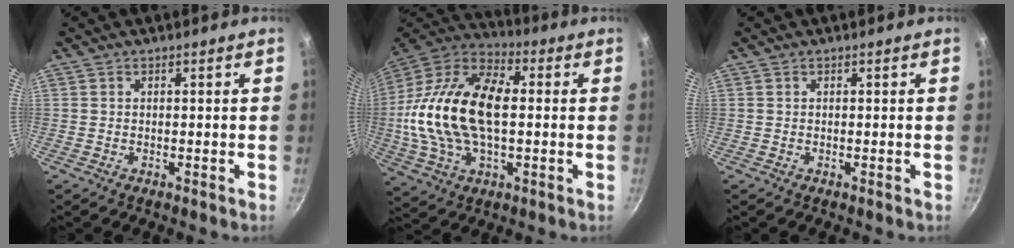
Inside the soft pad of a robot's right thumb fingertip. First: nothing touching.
{"total": 24.6, "force": [0.4, 14.1, 20.1], "torque": [-0.384, 0.034, -0.002]}
{"total": 0.0}